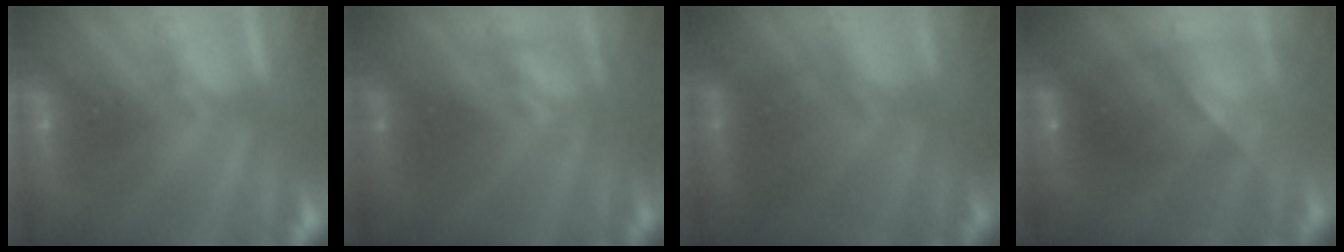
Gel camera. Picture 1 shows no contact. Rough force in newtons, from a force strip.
{"total": 2.4}
{"total": 2.4}
{"total": 5.8}